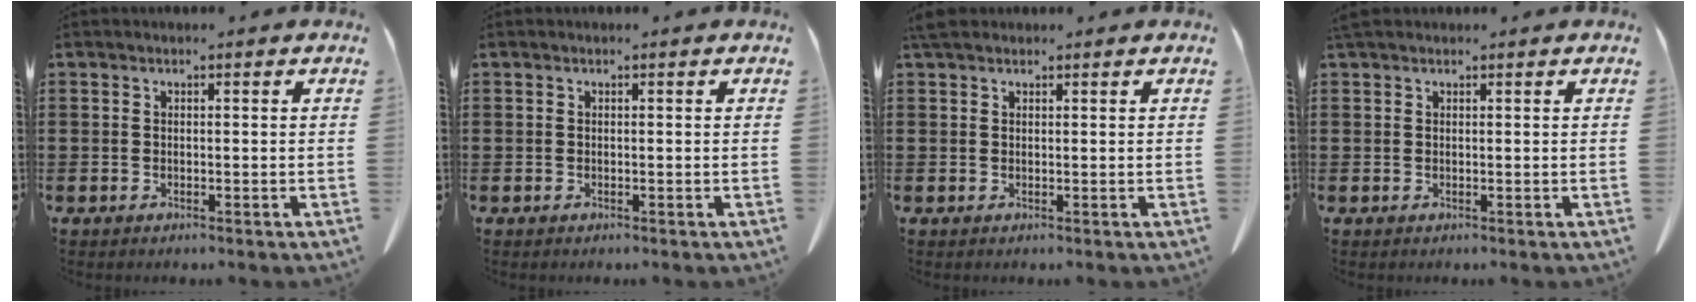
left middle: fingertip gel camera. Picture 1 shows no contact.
{"total": 0.0}
{"total": 1.8, "force": [1.5, 0.8, 0.8], "torque": [-0.021, 0.006, 0.028]}
{"total": 0.8, "force": [0.7, 0.4, 0.3], "torque": [-0.009, 0.002, 0.013]}